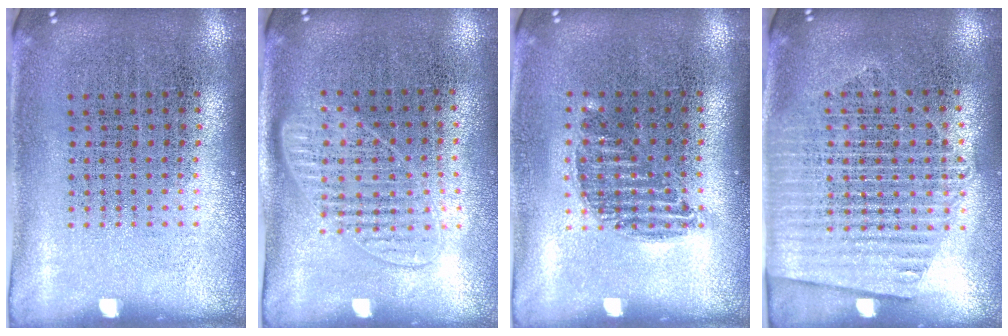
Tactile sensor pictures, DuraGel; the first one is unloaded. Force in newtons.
{"total": 1.2, "press": 1.1, "slide": 0.4}
{"total": 0.9, "press": 0.8, "slide": 0.4}
{"total": 1.6, "press": 1.5, "slide": 0.6}